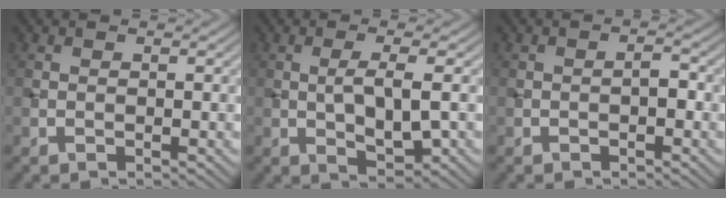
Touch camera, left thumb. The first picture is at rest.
{"total": 5.2, "force": [-0.1, 1.7, 4.9], "torque": [-0.096, -0.003, 0.001]}
{"total": 1.4, "force": [-0.6, 0.6, 1.2], "torque": [-0.019, 0.006, -0.013]}